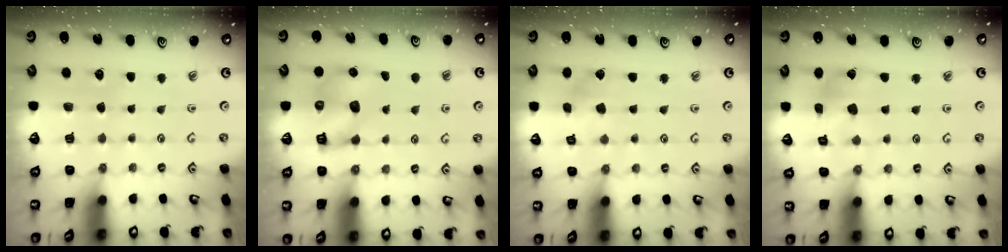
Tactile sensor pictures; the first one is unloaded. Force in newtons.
{"total": 6.8, "press": 6.7, "slide": 1.0}
{"total": 2.3, "press": 2.2, "slide": 0.3}
{"total": 5.1, "press": 5.1, "slide": 0.4}